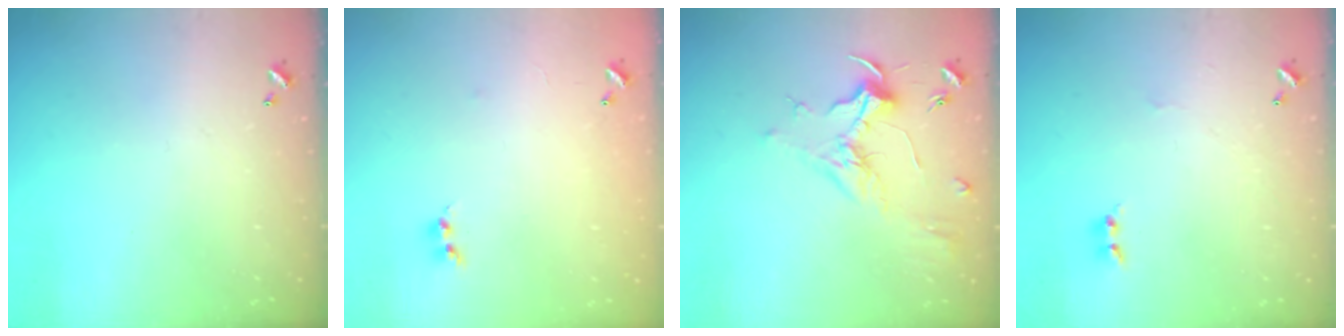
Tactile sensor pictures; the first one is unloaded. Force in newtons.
{"total": 7.2, "press": 7.2, "slide": 0.7}
{"total": 2.0, "press": 1.9, "slide": 0.7}
{"total": 1.7, "press": 1.6, "slide": 0.5}